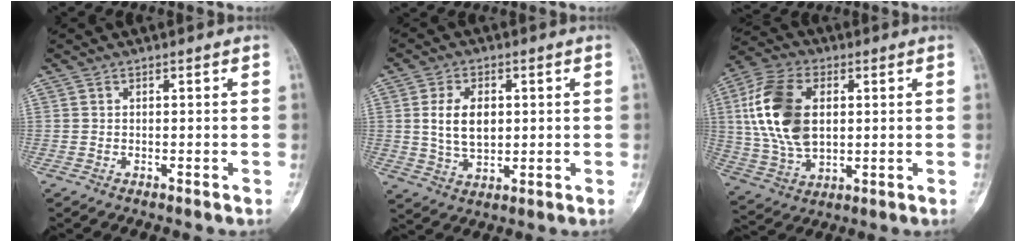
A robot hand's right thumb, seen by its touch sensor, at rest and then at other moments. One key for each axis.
{"total": 8.1, "fx": 1.2, "fy": 5.1, "fz": 6.2, "tx": -0.099, "ty": -0.007, "tz": 0.028}
{"total": 16.6, "fx": 2.9, "fy": 10.2, "fz": 12.8, "tx": -0.253, "ty": 0.001, "tz": 0.057}